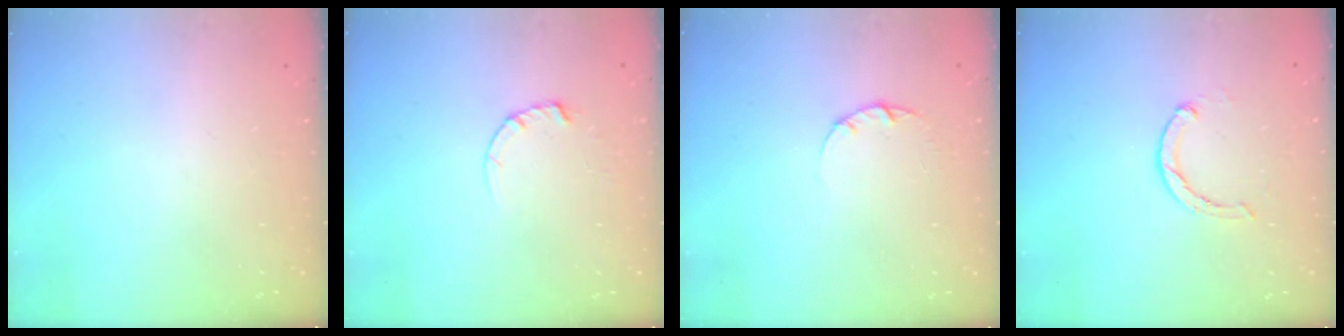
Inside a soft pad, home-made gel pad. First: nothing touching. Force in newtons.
{"total": 2.4, "press": 2.4, "slide": 0.3}
{"total": 2.2, "press": 2.2, "slide": 0.3}
{"total": 1.7, "press": 1.6, "slide": 0.3}